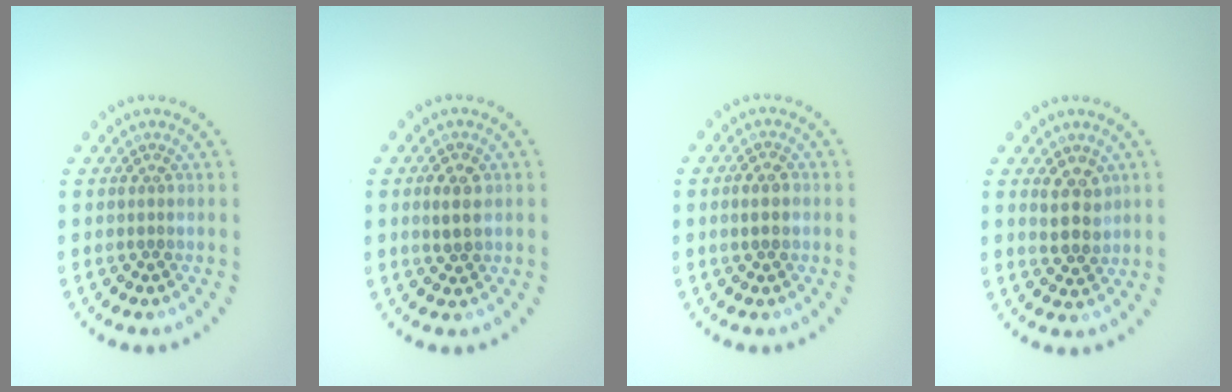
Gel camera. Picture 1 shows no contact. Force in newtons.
{"total": 2.2, "press": 2.2, "slide": 0.3}
{"total": 1.3, "press": 1.3, "slide": 0.3}
{"total": 2.8, "press": 2.6, "slide": 0.9}